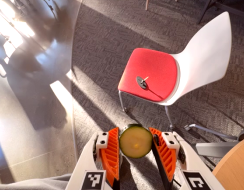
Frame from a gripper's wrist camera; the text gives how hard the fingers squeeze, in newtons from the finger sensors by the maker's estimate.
{"total": 8.1, "left": 8.4, "right": 7.8}